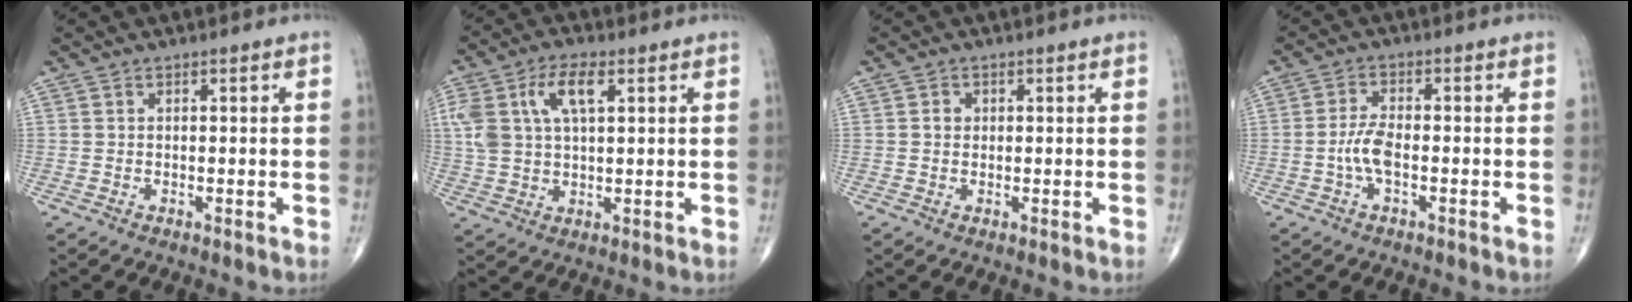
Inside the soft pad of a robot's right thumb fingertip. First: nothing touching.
{"total": 10.2, "force": [3.5, 4.9, 8.2], "torque": [-0.174, 0.009, 0.069]}
{"total": 1.3, "force": [0.2, 1.2, 0.6], "torque": [-0.005, 0.002, 0.003]}
{"total": 4.3, "force": [-1.2, 1.6, 3.8], "torque": [-0.083, 0.010, -0.026]}